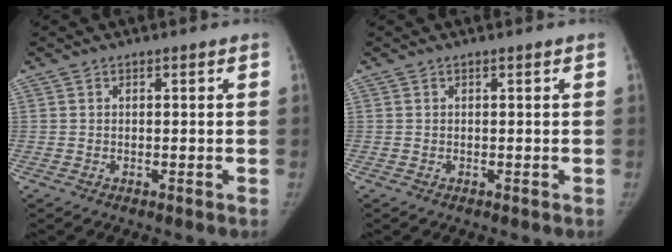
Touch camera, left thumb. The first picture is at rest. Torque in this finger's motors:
{"motor_torque": [0.00, 0.00, 0.17, -0.15, 0.00]}